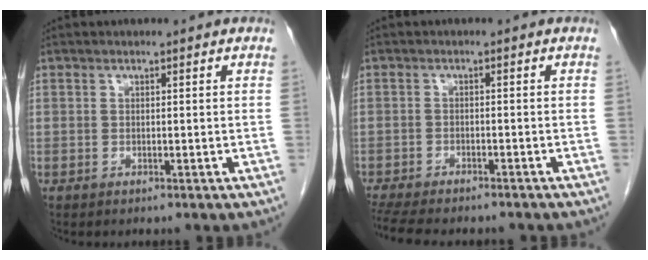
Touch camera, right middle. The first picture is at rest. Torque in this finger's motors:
{"motor_torque": [0.54, -0.38, 0.10, 0.06]}